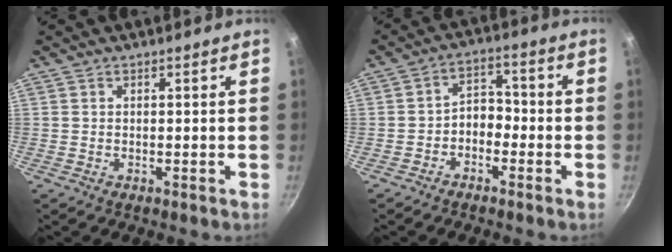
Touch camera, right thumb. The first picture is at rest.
{"total": 4.7, "force": [-2.1, 3.2, 2.6], "torque": [-0.017, 0.034, -0.042]}